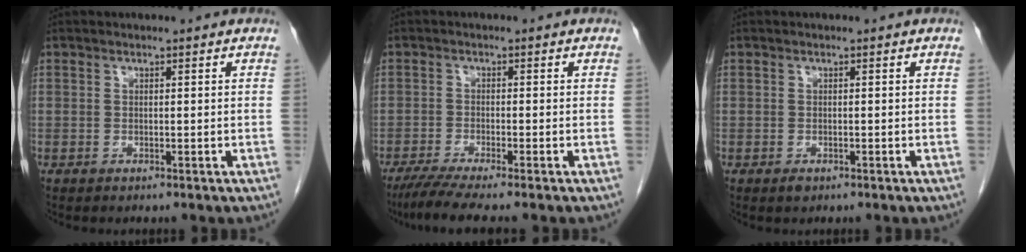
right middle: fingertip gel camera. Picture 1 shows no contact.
{"total": 5.7, "force": [-4.6, -0.7, 3.3], "torque": [-0.053, -0.018, -0.080]}
{"total": 0.7, "force": [-0.4, 0.4, 0.3], "torque": [-0.007, 0.000, -0.004]}